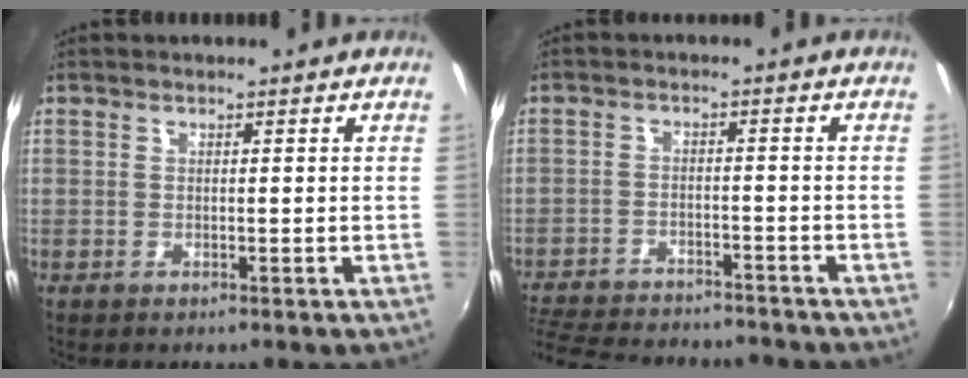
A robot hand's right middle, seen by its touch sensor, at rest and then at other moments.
{"total": 17.0, "force": [-14.8, 5.0, 6.8], "torque": [-0.156, -0.012, -0.218]}